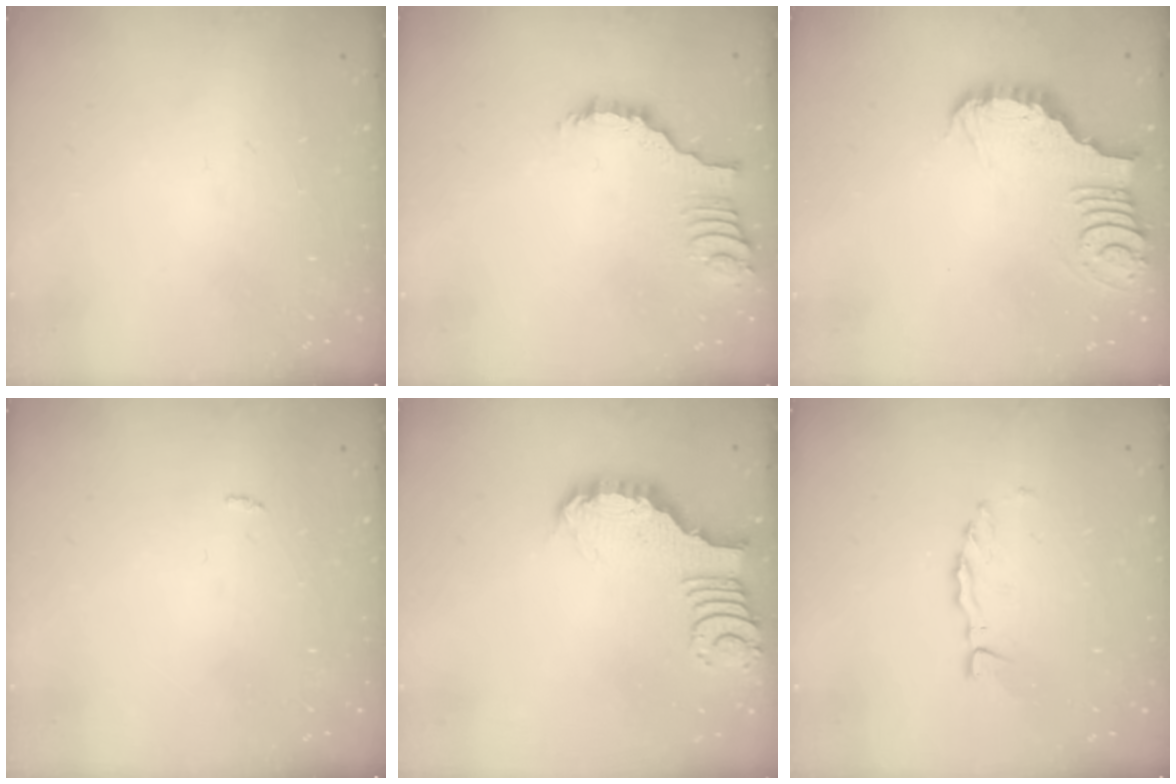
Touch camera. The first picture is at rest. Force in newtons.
{"total": 2.2, "press": 2.2, "slide": 0.4}
{"total": 4.0, "press": 4.0, "slide": 0.4}
{"total": 2.5, "press": 2.5, "slide": 0.2}
{"total": 3.8, "press": 3.8, "slide": 0.1}
{"total": 2.2, "press": 2.2, "slide": 0.3}